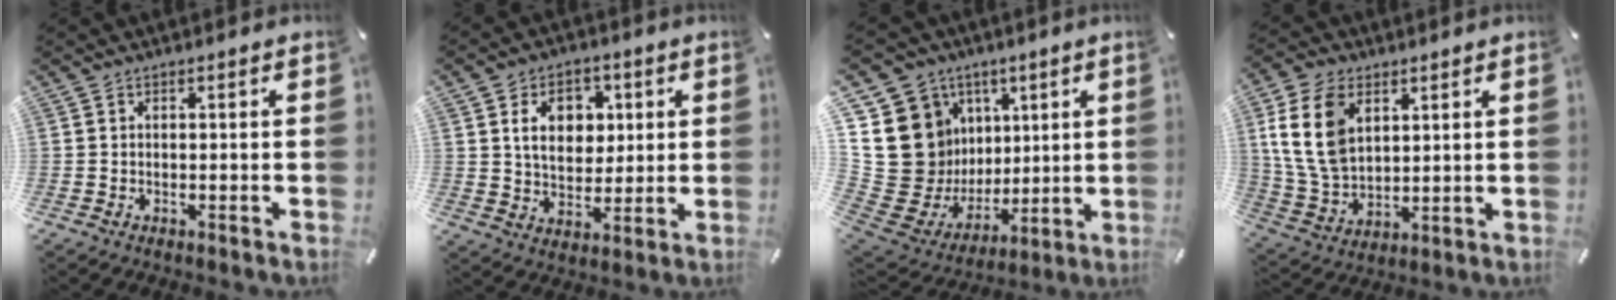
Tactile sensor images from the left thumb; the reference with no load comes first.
{"total": 10.4, "force": [3.0, 7.9, 6.0], "torque": [-0.089, 0.003, 0.051]}
{"total": 19.9, "force": [3.6, 18.3, 7.0], "torque": [-0.093, -0.049, 0.112]}
{"total": 14.1, "force": [4.9, 10.0, 8.6], "torque": [-0.216, -0.004, 0.089]}